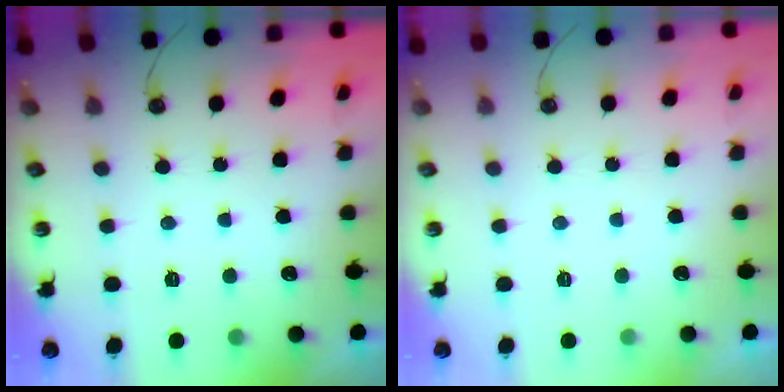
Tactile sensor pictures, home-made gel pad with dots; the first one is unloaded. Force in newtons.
{"total": 0.0}